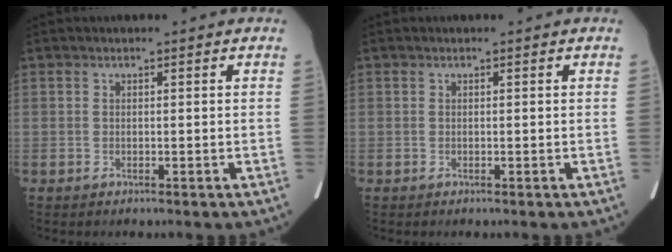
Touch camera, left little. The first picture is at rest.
{"total": 0.0}